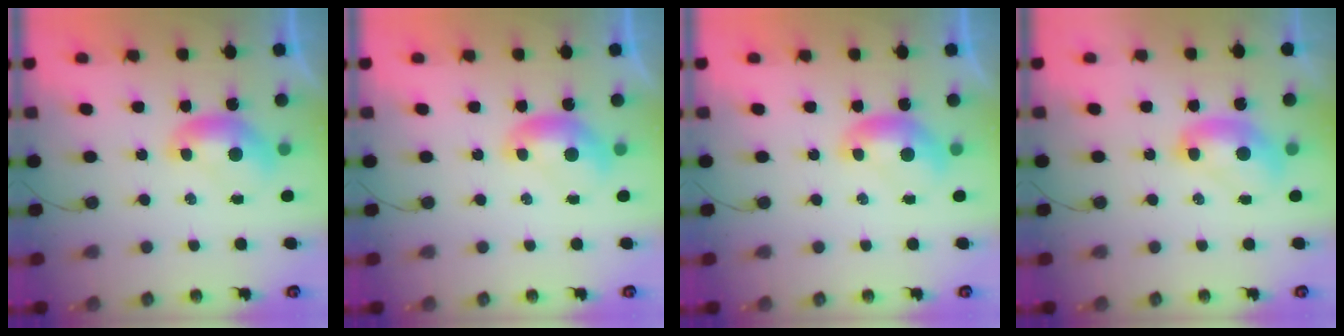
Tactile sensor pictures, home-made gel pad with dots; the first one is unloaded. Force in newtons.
{"total": 0.0}
{"total": 0.0}
{"total": 2.3, "press": 2.3, "slide": 0.2}